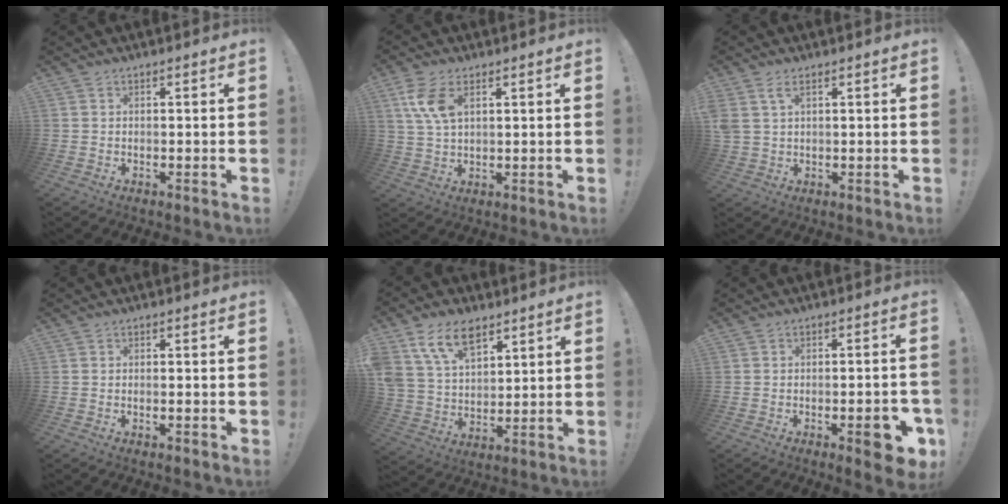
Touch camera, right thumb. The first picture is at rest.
{"total": 8.2, "force": [3.6, 4.1, 6.1], "torque": [-0.130, -0.006, 0.067]}
{"total": 4.1, "force": [2.0, 1.9, 3.1], "torque": [-0.060, -0.002, 0.039]}
{"total": 0.9, "force": [-0.5, 0.1, 0.8], "torque": [-0.010, -0.001, -0.009]}
{"total": 13.8, "force": [8.6, 8.0, 7.3], "torque": [-0.143, -0.035, 0.166]}
{"total": 8.4, "force": [-3.7, 2.4, 7.1], "torque": [-0.089, 0.011, -0.055]}